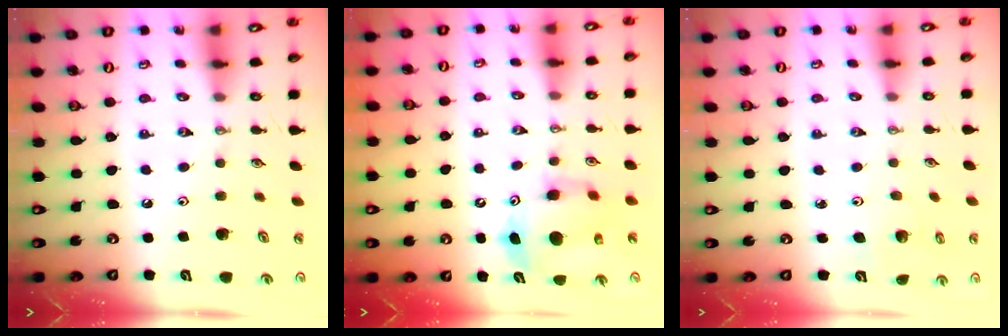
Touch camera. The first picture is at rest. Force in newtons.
{"total": 8.7, "press": 8.7, "slide": 0.4}
{"total": 3.1, "press": 3.1, "slide": 0.1}